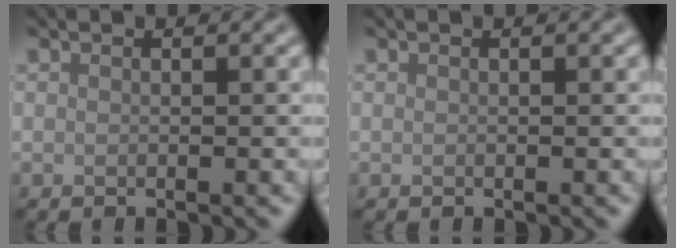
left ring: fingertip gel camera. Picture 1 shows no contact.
{"total": 0.0}